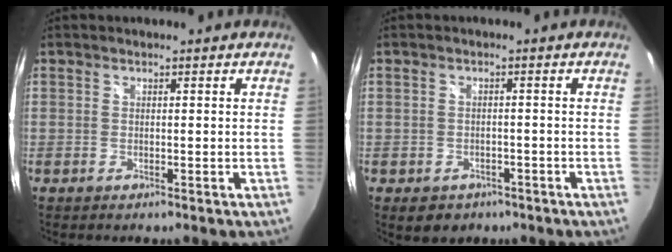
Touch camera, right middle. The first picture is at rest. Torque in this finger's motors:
{"motor_torque": [0.78, -0.28, 0.00, 0.01]}